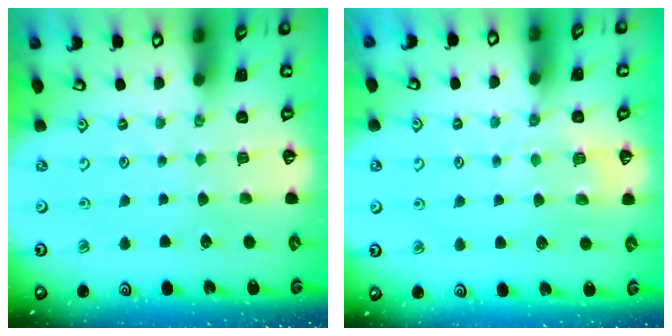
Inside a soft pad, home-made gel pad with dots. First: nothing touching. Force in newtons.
{"total": 5.7, "press": 5.5, "slide": 1.4}